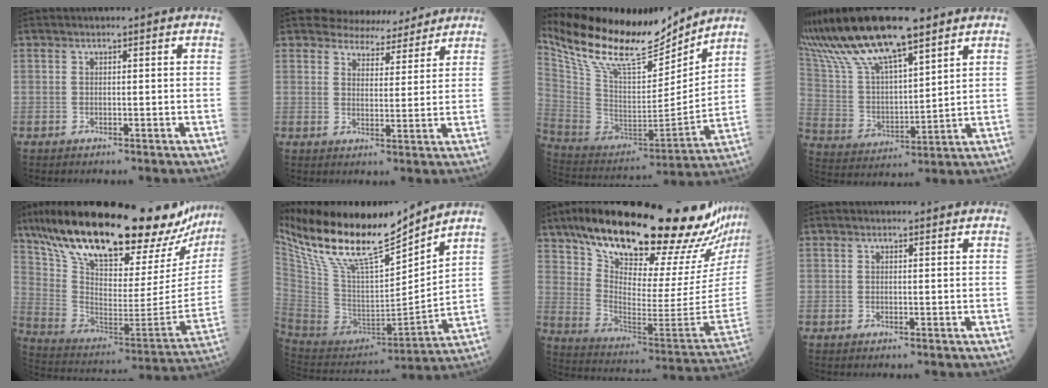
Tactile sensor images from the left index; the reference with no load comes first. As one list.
[{"total": 7.3, "force": [6.9, 2.3, 0.9], "torque": [-0.007, -0.001, 0.088]}, {"total": 20.3, "force": [17.9, 3.8, 8.9], "torque": [-0.180, -0.021, 0.318]}, {"total": 18.8, "force": [14.1, 4.1, 11.7], "torque": [-0.237, 0.021, 0.266]}, {"total": 35.2, "force": [28.0, 8.4, 19.5], "torque": [-0.340, -0.046, 0.403]}, {"total": 20.2, "force": [16.4, 3.1, 11.4], "torque": [-0.209, -0.005, 0.309]}, {"total": 31.8, "force": [25.5, 3.1, 18.7], "torque": [-0.299, -0.075, 0.362]}, {"total": 0.7, "force": [0.3, 0.4, 0.4], "torque": [-0.011, 0.004, 0.001]}]